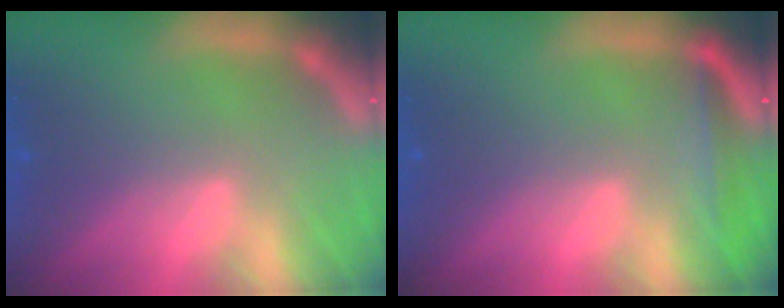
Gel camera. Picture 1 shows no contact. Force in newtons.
{"total": 2.5}